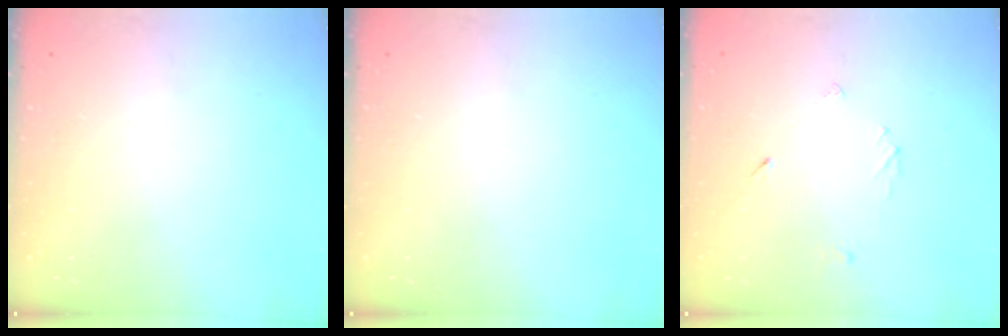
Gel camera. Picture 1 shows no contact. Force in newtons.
{"total": 0.0}
{"total": 2.3, "press": 2.3, "slide": 0.2}